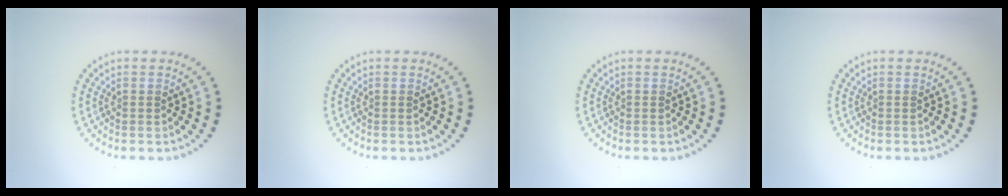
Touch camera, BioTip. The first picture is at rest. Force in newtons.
{"total": 0.0}
{"total": 0.0}
{"total": 0.0}